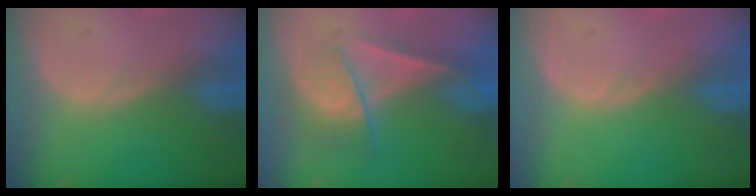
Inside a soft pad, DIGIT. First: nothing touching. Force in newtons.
{"total": 7.1, "press": 6.1, "slide": 3.7}
{"total": 0.0}